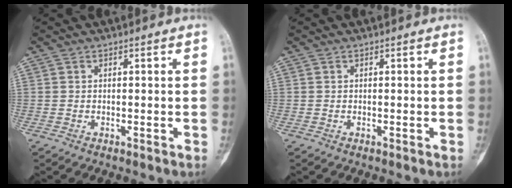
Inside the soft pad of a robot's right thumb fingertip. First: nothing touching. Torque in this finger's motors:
{"motor_torque": [0.21, 0.07, -0.03, 0.02, 0.00]}